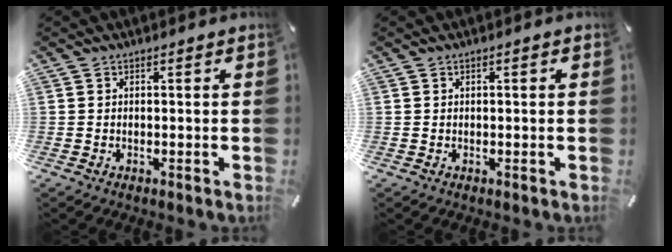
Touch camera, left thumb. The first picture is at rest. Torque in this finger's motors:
{"motor_torque": [-0.01, -0.18, -0.04, 0.00, 0.00]}